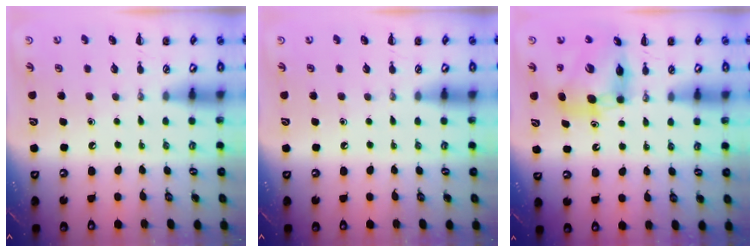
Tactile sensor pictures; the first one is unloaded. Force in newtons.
{"total": 0.0}
{"total": 9.7, "press": 9.6, "slide": 1.7}